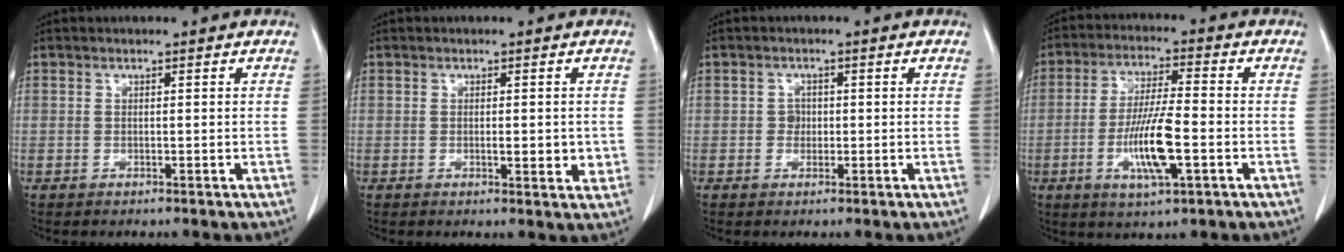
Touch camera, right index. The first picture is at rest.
{"total": 3.1, "force": [-0.2, 1.1, 2.9], "torque": [-0.039, -0.004, -0.003]}
{"total": 1.5, "force": [-0.1, 1.4, 0.7], "torque": [-0.008, 0.004, -0.002]}
{"total": 10.1, "force": [-2.9, 1.3, 9.6], "torque": [-0.184, -0.009, -0.053]}